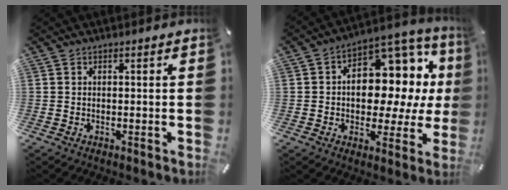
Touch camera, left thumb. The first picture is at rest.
{"total": 13.7, "force": [1.8, 9.9, 9.3], "torque": [-0.118, -0.026, 0.037]}